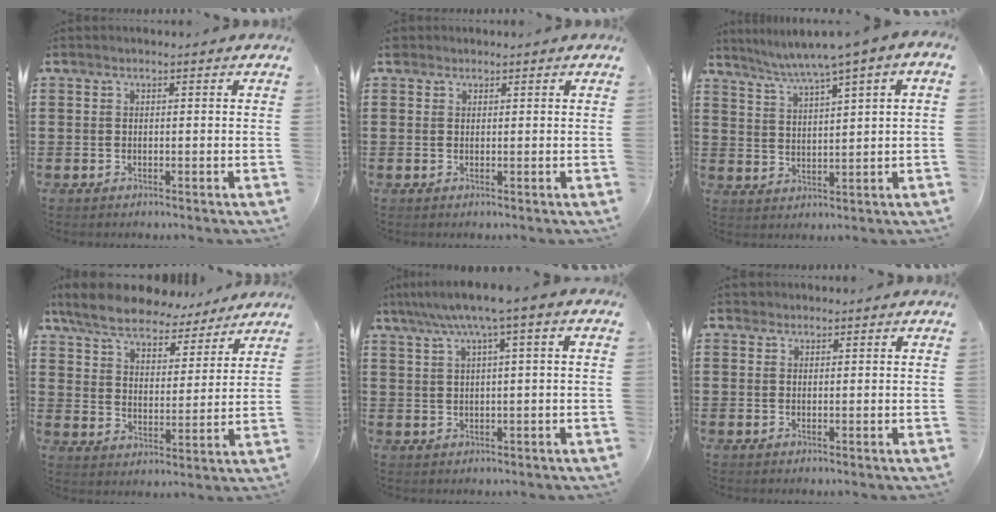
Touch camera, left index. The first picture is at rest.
{"total": 0.9, "force": [0.7, 0.6, 0.1], "torque": [-0.005, 0.004, 0.013]}
{"total": 4.2, "force": [3.1, -0.4, 2.8], "torque": [-0.065, -0.015, 0.046]}
{"total": 7.7, "force": [7.1, 1.8, 2.2], "torque": [-0.078, -0.036, 0.129]}
{"total": 4.6, "force": [1.9, -0.2, 4.2], "torque": [-0.084, -0.001, 0.028]}
{"total": 0.9, "force": [0.7, 0.5, 0.0], "torque": [-0.002, 0.003, 0.015]}